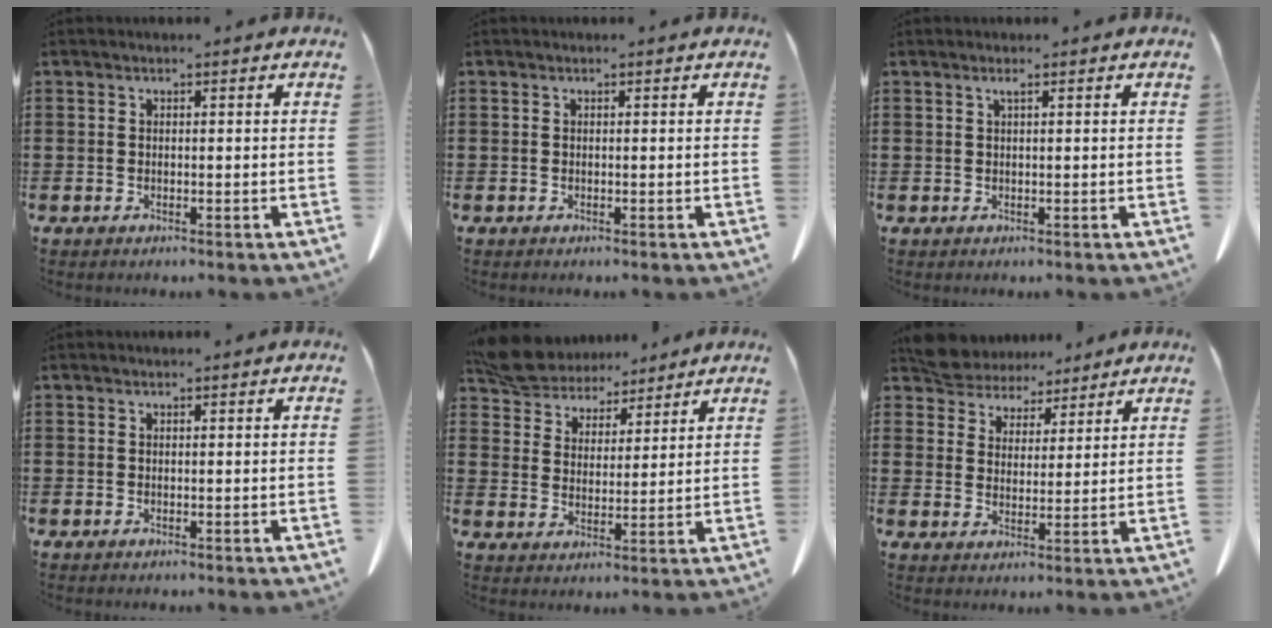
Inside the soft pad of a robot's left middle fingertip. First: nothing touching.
{"total": 0.0}
{"total": 0.8, "force": [0.4, -0.1, 0.7], "torque": [-0.014, -0.002, 0.009]}
{"total": 0.0}
{"total": 7.5, "force": [7.0, 2.6, 1.1], "torque": [-0.058, -0.028, 0.132]}
{"total": 5.9, "force": [5.6, 1.9, 0.0], "torque": [-0.031, -0.025, 0.107]}